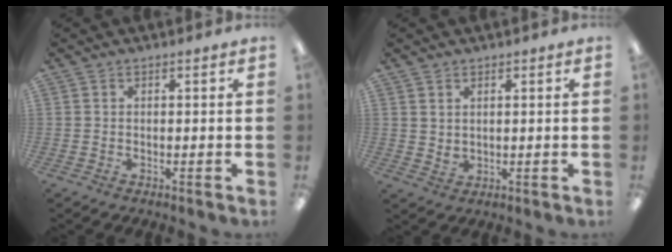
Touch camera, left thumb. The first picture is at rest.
{"total": 2.2, "force": [1.7, 1.4, 0.2], "torque": [0.002, -0.010, 0.031]}